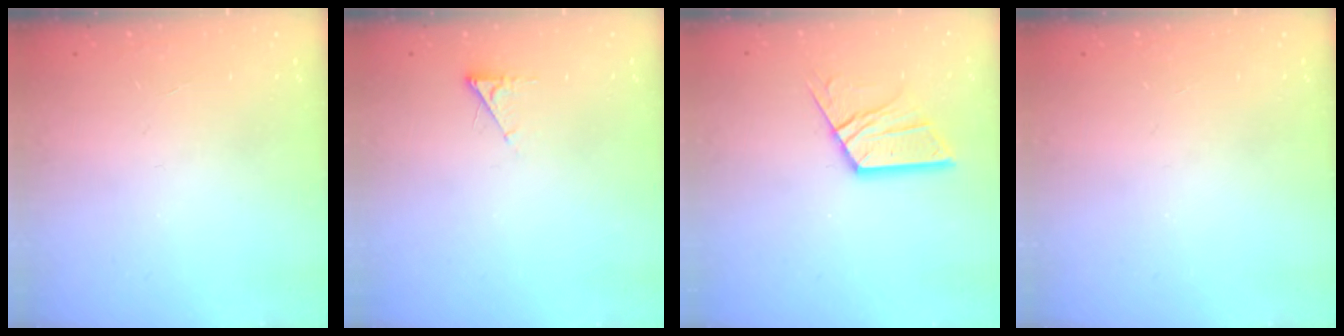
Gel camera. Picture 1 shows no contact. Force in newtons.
{"total": 2.6, "press": 2.6, "slide": 0.4}
{"total": 12.3, "press": 12.3, "slide": 1.2}
{"total": 0.0}